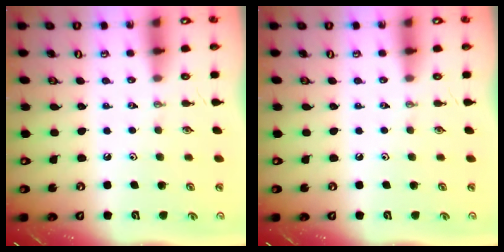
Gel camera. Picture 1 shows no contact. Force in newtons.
{"total": 0.0}